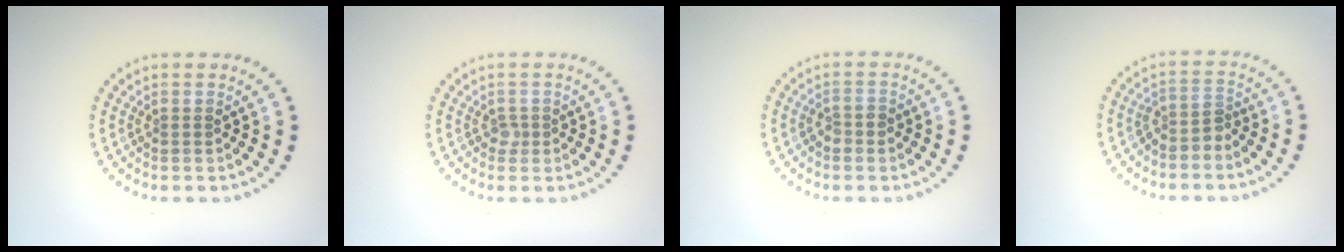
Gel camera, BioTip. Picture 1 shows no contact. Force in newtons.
{"total": 0.8, "press": 0.6, "slide": 0.6}
{"total": 1.5, "press": 1.4, "slide": 0.6}
{"total": 1.9, "press": 1.5, "slide": 1.2}